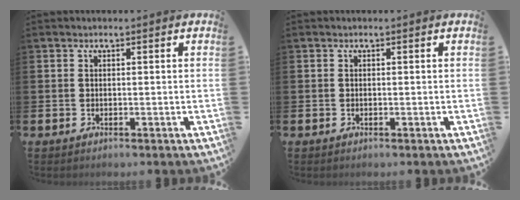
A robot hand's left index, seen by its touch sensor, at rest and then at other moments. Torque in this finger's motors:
{"motor_torque": [-0.15, 0.06, -0.11, -0.01]}